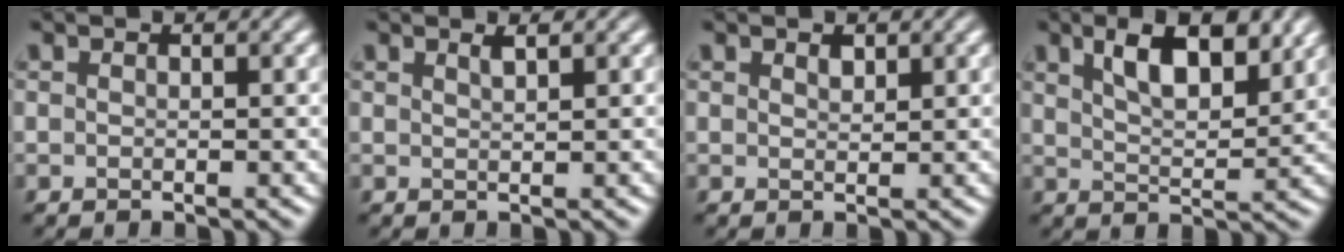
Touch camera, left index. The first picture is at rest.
{"total": 1.1, "force": [0.7, 0.3, 0.7], "torque": [-0.006, 0.002, 0.011]}
{"total": 0.9, "force": [0.7, 0.4, 0.4], "torque": [-0.008, -0.002, 0.013]}
{"total": 6.3, "force": [3.6, 2.4, 4.6], "torque": [-0.077, 0.001, 0.059]}